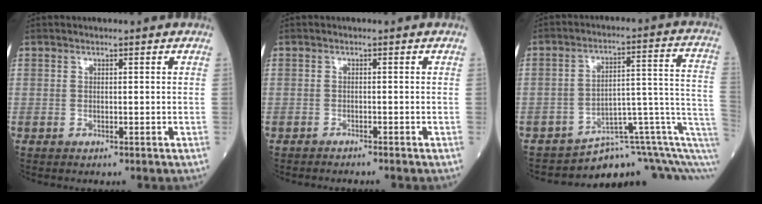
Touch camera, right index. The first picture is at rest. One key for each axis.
{"total": 2.2, "fx": -2.1, "fy": 0.0, "fz": 0.7, "tx": -0.013, "ty": -0.002, "tz": -0.028}
{"total": 11.2, "fx": -8.1, "fy": 2.3, "fz": 7.3, "tx": -0.080, "ty": 0.091, "tz": -0.105}